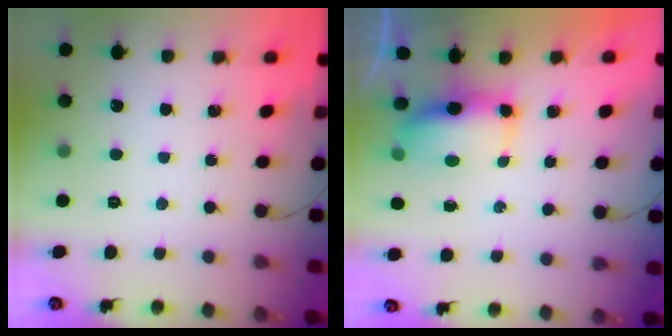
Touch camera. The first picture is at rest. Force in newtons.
{"total": 13.6, "press": 9.2, "slide": 10.0}